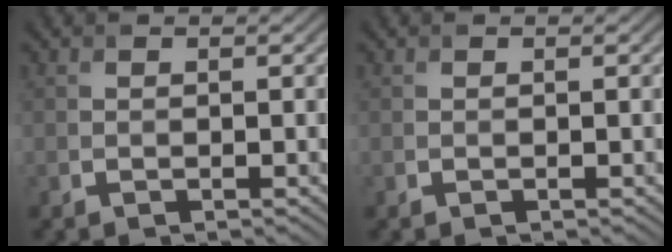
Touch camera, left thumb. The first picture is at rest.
{"total": 0.0}